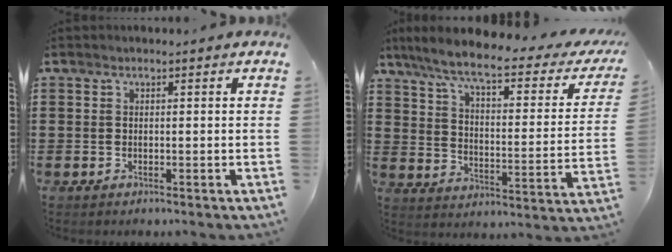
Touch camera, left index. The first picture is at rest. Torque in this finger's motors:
{"motor_torque": [2.14, 0.00, 0.27, 0.01]}